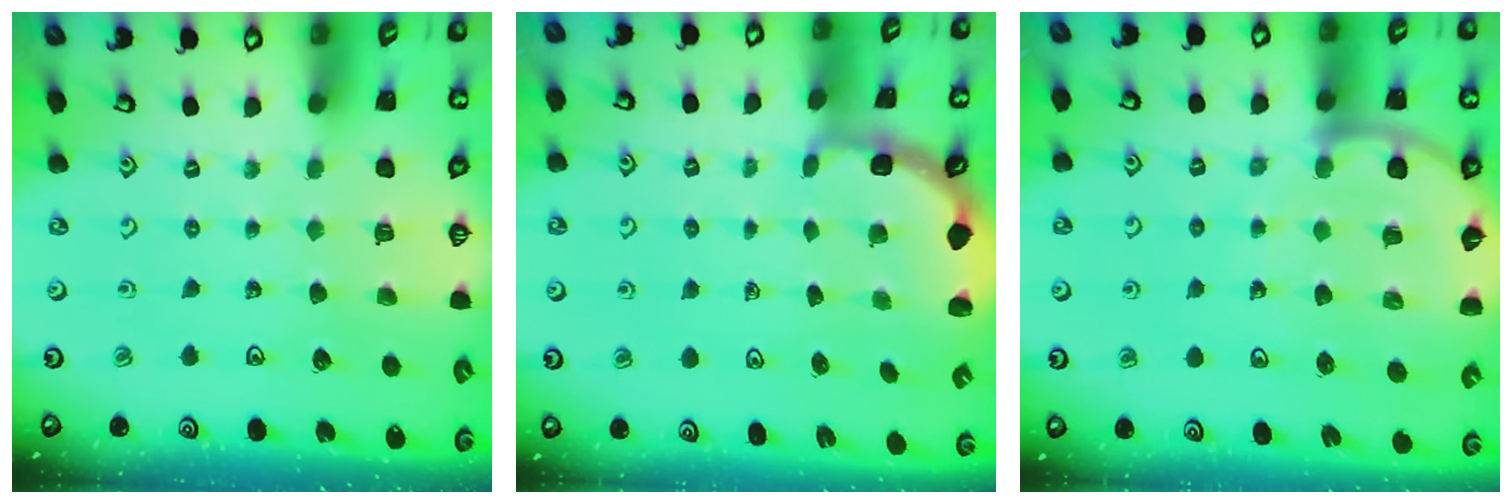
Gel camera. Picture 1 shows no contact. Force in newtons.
{"total": 2.5, "press": 1.9, "slide": 1.6}
{"total": 8.8, "press": 8.5, "slide": 2.2}